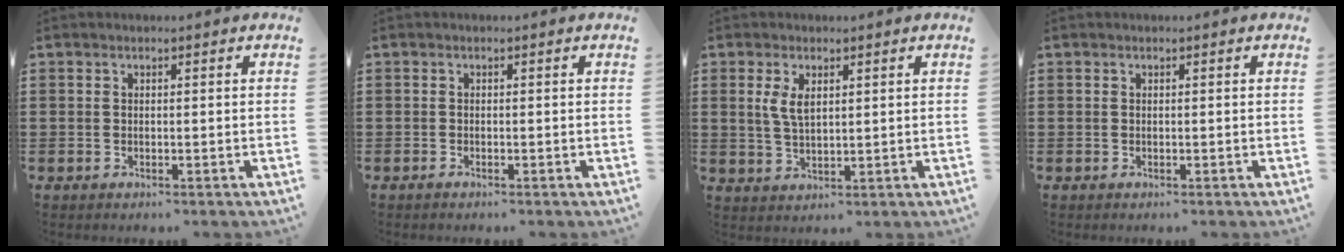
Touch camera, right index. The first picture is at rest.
{"total": 0.6, "force": [-0.5, -0.1, 0.0], "torque": [0.001, -0.003, -0.010]}
{"total": 3.3, "force": [1.1, 1.4, 2.8], "torque": [-0.059, 0.005, 0.018]}
{"total": 0.0}